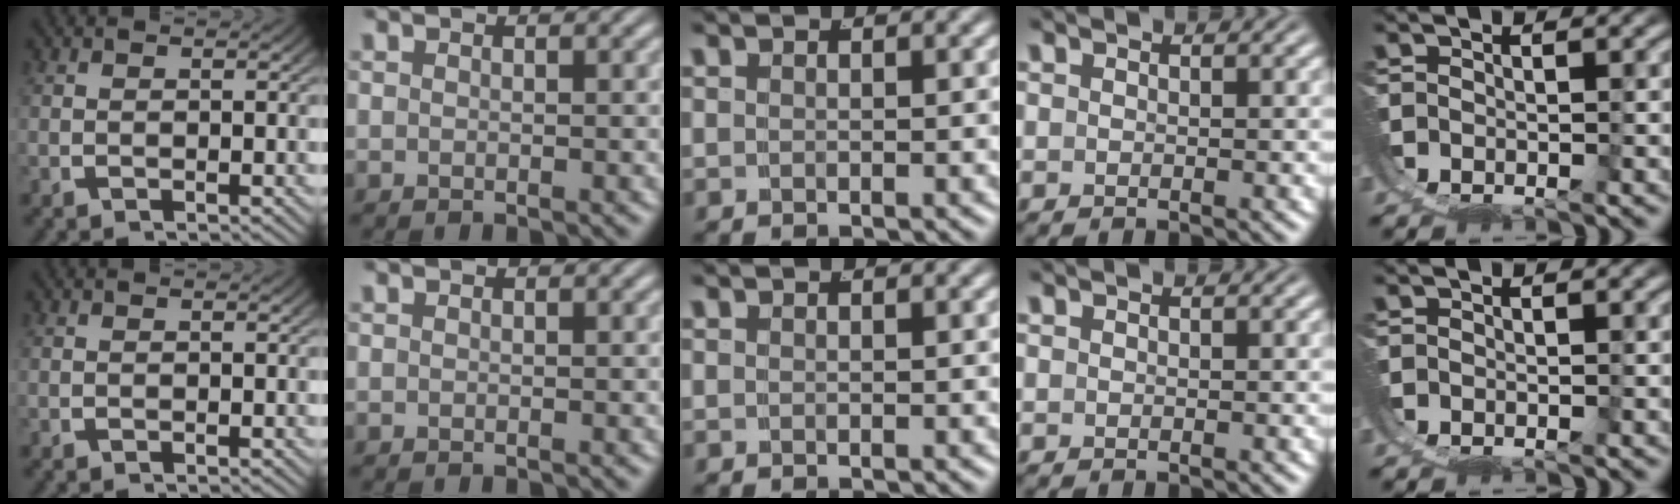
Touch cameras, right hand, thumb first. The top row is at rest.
{}